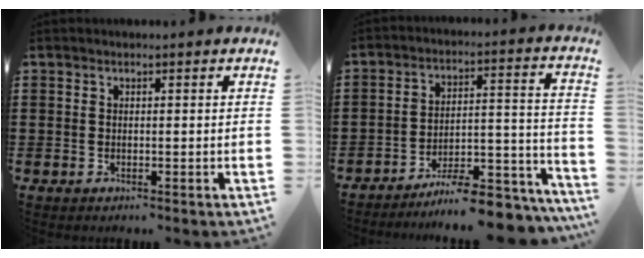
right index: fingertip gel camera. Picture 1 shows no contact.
{"total": 8.3, "force": [-7.7, 0.8, 3.1], "torque": [-0.036, 0.023, -0.144]}